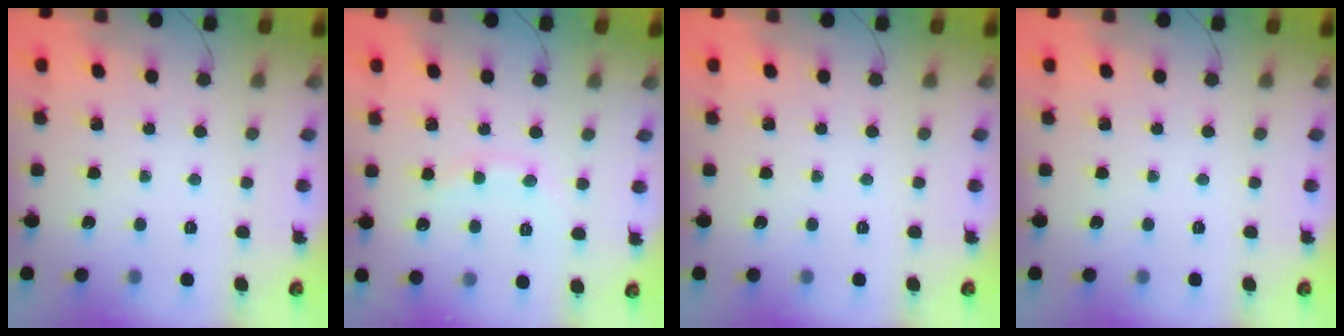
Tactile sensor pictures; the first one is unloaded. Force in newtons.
{"total": 8.4, "press": 8.3, "slide": 1.6}
{"total": 0.0}
{"total": 0.0}